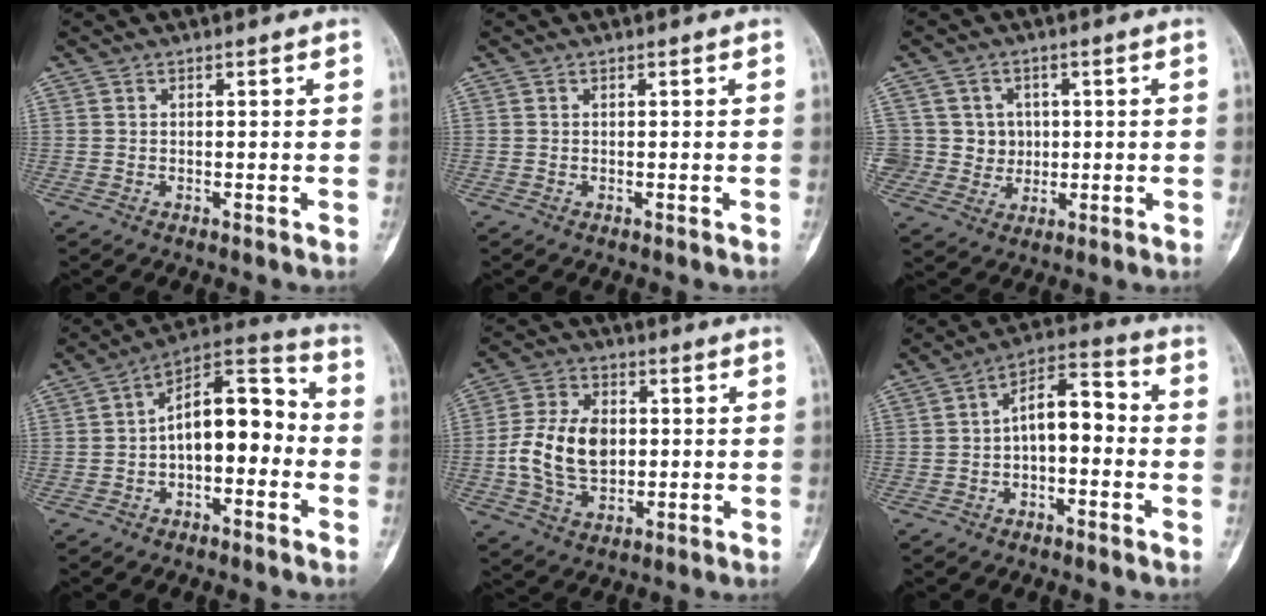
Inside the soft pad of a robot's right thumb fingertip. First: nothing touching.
{"total": 0.0}
{"total": 6.8, "force": [1.0, 6.7, 0.5], "torque": [0.032, 0.009, 0.018]}
{"total": 13.4, "force": [-1.7, 7.2, 11.2], "torque": [-0.145, 0.050, -0.041]}
{"total": 12.7, "force": [-0.2, 8.6, 9.4], "torque": [-0.164, 0.011, -0.002]}
{"total": 9.1, "force": [-1.0, 4.8, 7.7], "torque": [-0.104, 0.045, -0.030]}